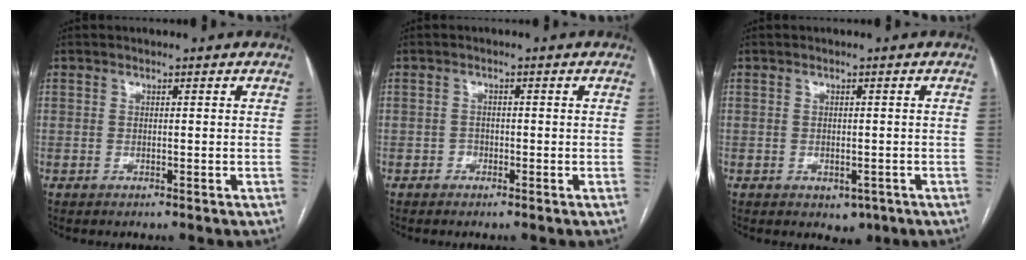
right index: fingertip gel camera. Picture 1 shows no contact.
{"total": 0.9, "force": [-0.6, 0.7, 0.2], "torque": [0.003, 0.004, -0.015]}
{"total": 2.8, "force": [-1.3, 2.0, 1.5], "torque": [-0.009, 0.001, -0.005]}